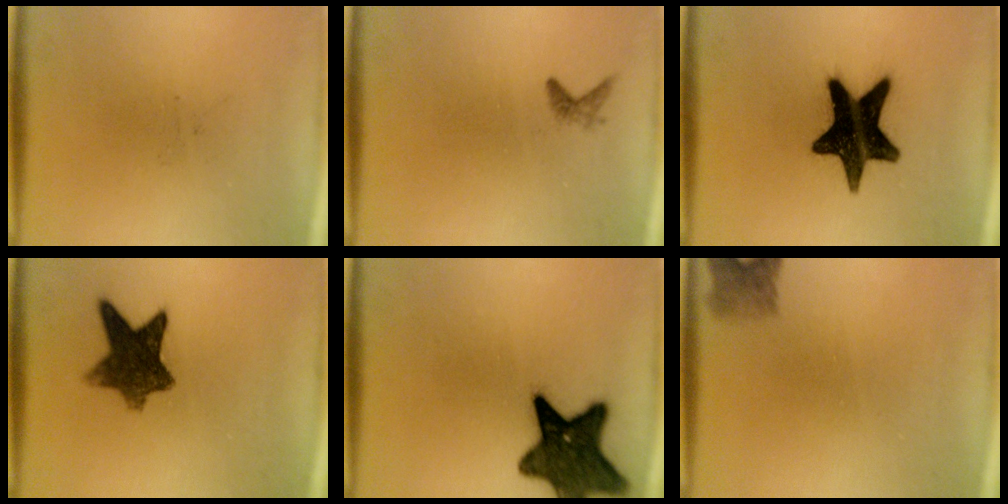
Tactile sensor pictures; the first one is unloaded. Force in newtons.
{"total": 0.9}
{"total": 17.4}
{"total": 9.3}
{"total": 13.5}
{"total": 2.7}